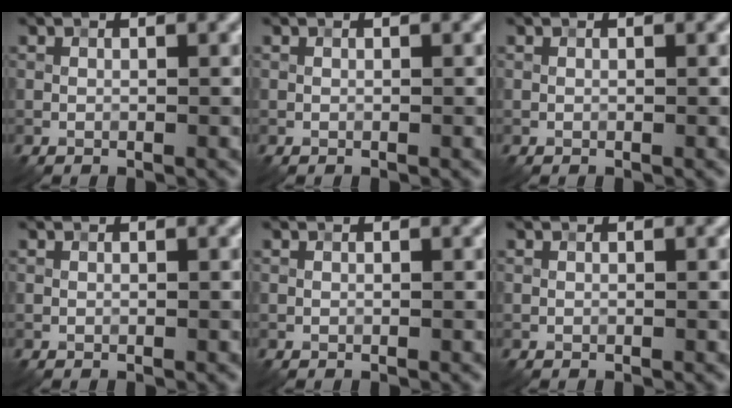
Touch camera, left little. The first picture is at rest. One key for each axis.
{"total": 0.0}
{"total": 0.0}
{"total": 0.0}
{"total": 0.0}
{"total": 0.0}